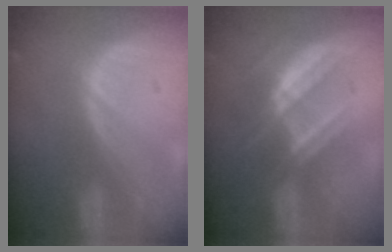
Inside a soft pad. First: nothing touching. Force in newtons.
{"total": 7.4, "press": 6.7, "slide": 3.1}